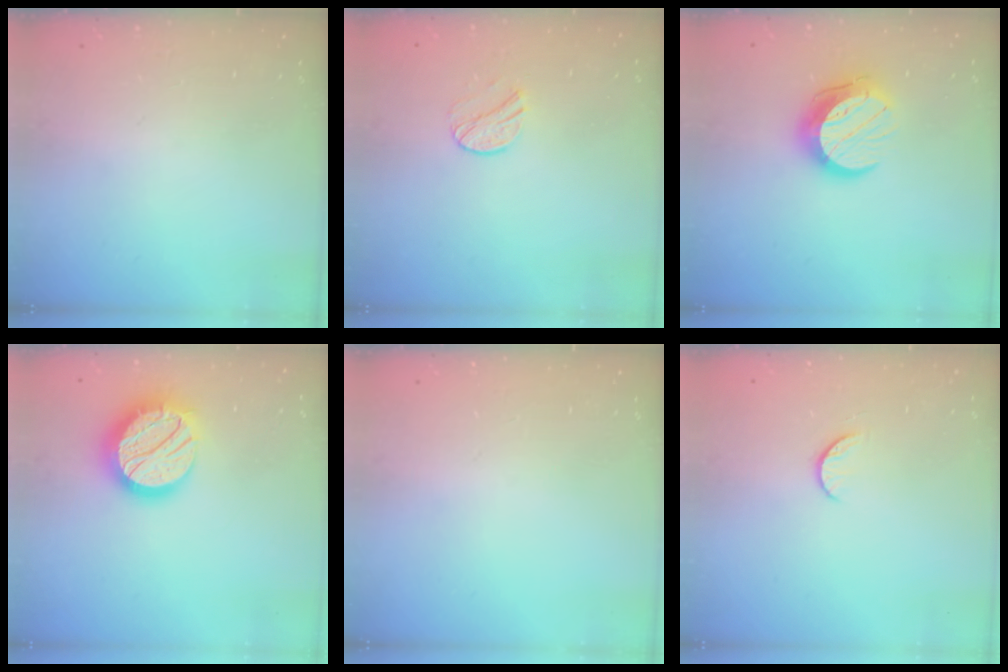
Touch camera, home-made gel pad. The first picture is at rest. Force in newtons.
{"total": 7.7, "press": 7.7, "slide": 0.6}
{"total": 12.7, "press": 12.7, "slide": 0.8}
{"total": 18.3, "press": 18.2, "slide": 1.0}
{"total": 0.0}
{"total": 5.2, "press": 5.2, "slide": 0.6}